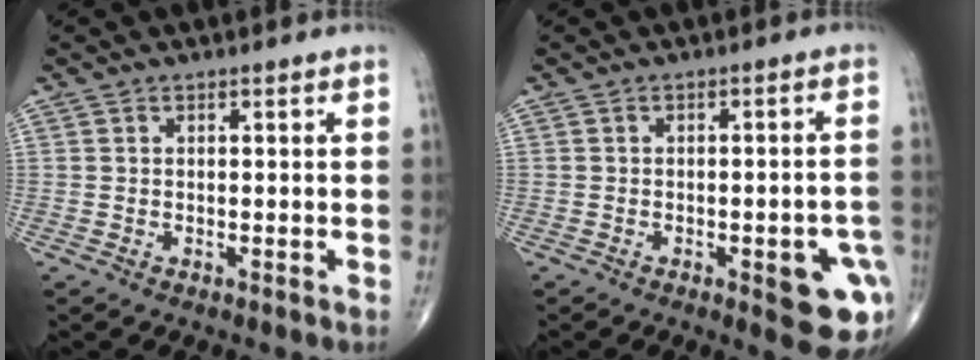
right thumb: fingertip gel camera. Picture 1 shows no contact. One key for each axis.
{"total": 10.6, "fx": -3.7, "fy": 3.4, "fz": 9.3, "tx": -0.092, "ty": 0.010, "tz": -0.037}